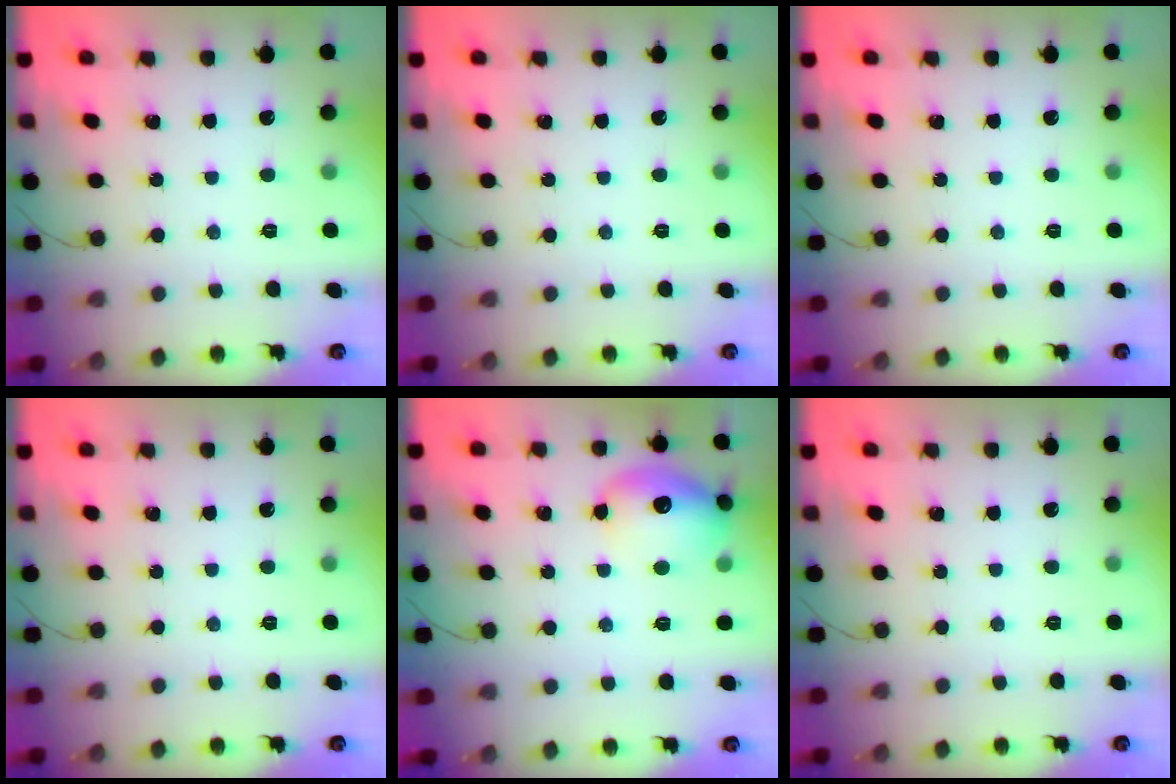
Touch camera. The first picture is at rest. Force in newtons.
{"total": 0.0}
{"total": 0.0}
{"total": 0.0}
{"total": 14.6, "press": 14.5, "slide": 1.3}
{"total": 0.0}